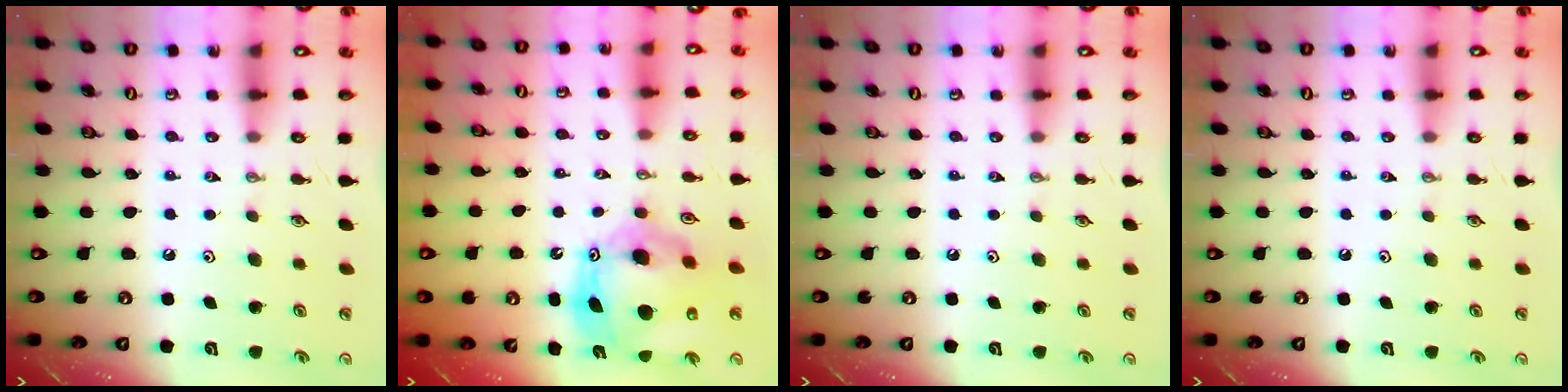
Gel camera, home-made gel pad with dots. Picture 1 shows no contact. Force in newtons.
{"total": 16.2, "press": 16.1, "slide": 1.5}
{"total": 0.0}
{"total": 0.0}